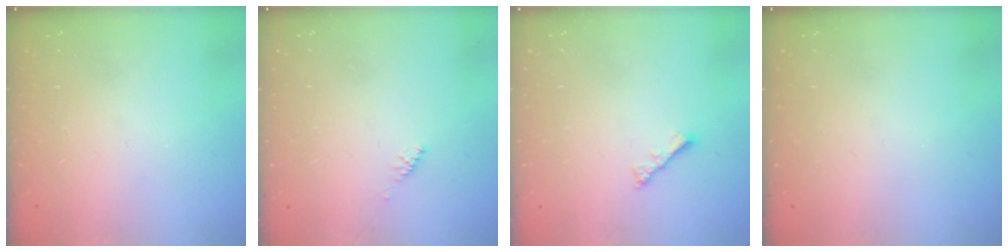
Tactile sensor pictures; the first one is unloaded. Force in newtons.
{"total": 2.4, "press": 2.3, "slide": 0.7}
{"total": 2.8, "press": 2.8, "slide": 0.6}
{"total": 0.0}